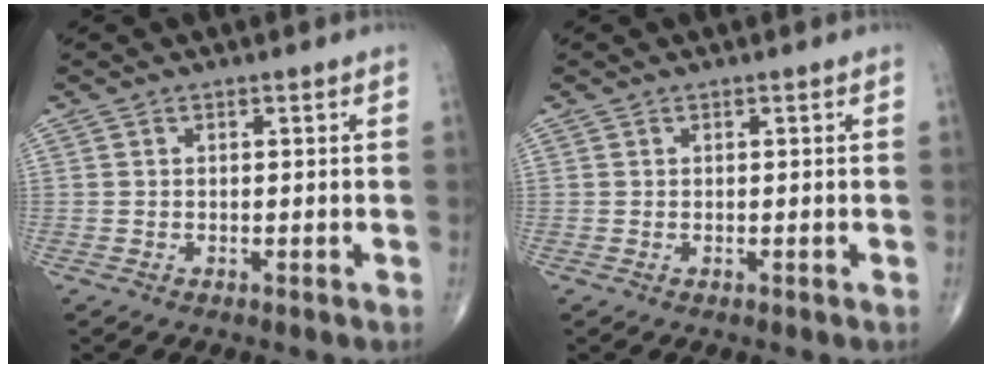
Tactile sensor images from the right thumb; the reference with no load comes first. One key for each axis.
{"total": 0.0}